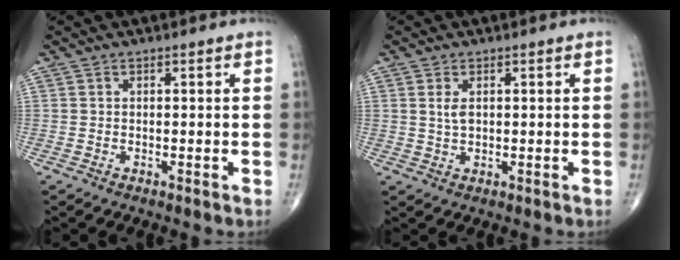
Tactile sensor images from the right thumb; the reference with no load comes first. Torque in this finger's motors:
{"motor_torque": [-0.13, 0.26, 0.22, 0.20, -0.01]}